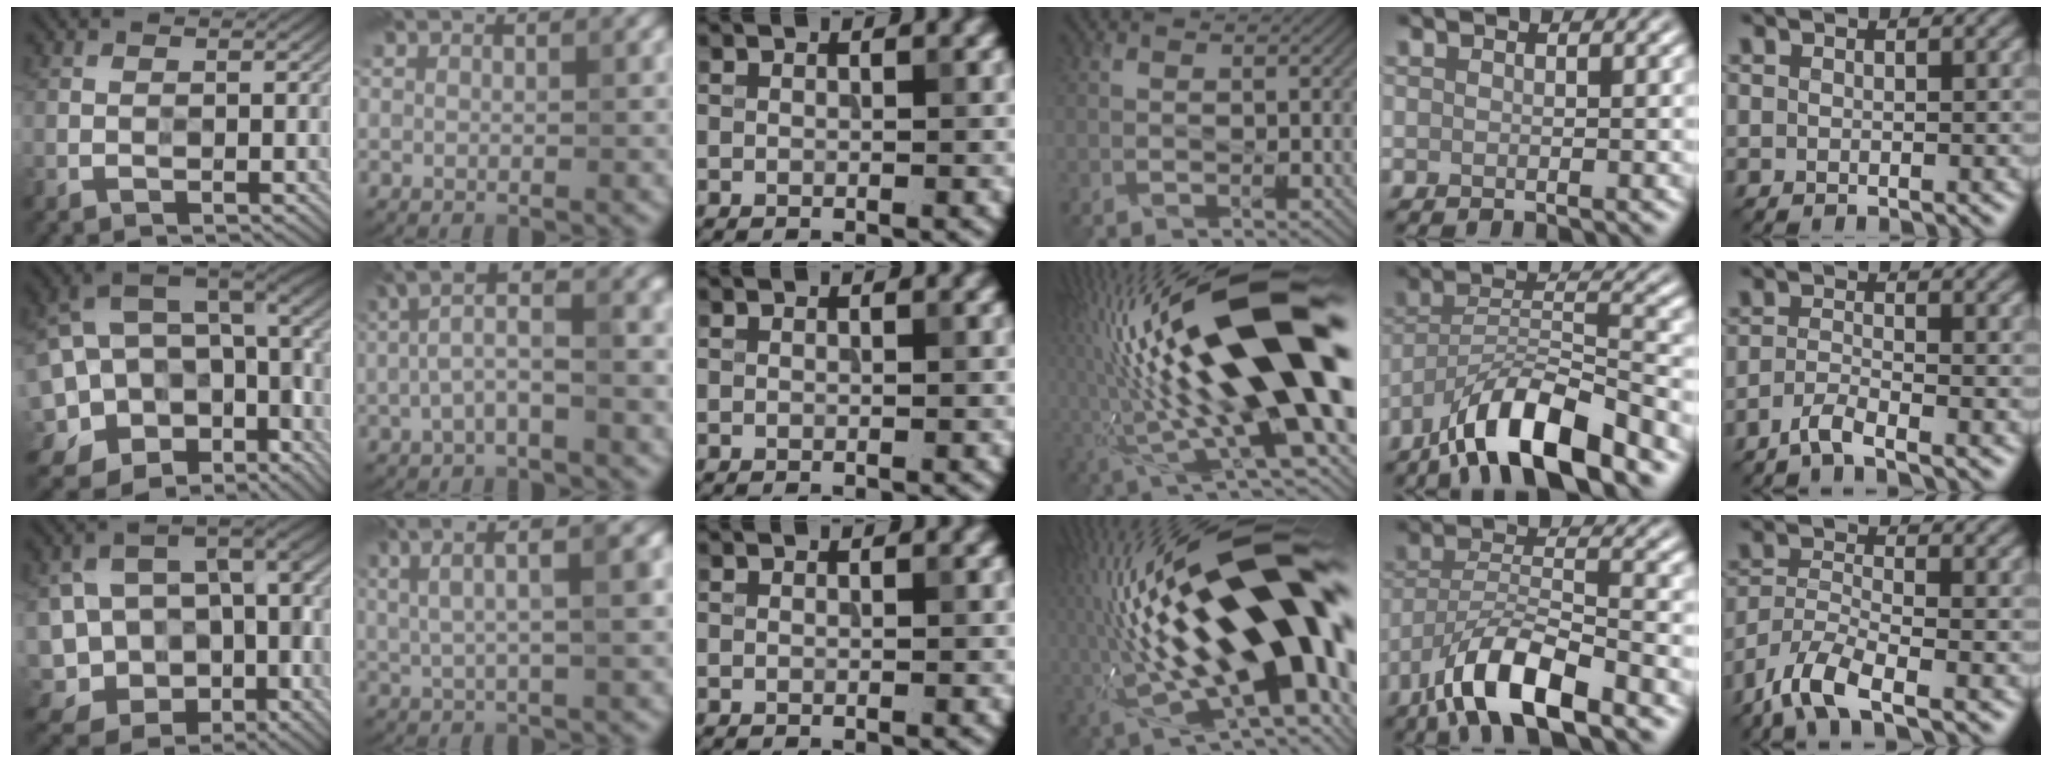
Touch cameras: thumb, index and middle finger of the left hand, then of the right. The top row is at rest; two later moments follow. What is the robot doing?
{"motion": "wipe", "object": "glass cup"}